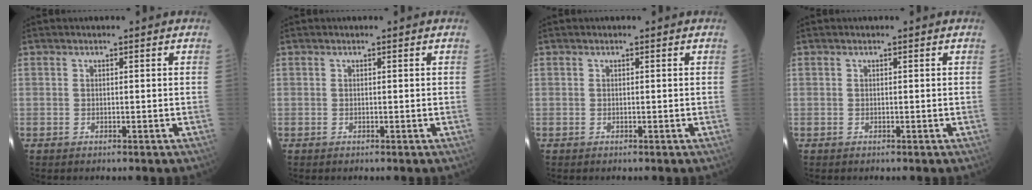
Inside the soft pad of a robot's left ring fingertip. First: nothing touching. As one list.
[{"total": 0.0}, {"total": 0.0}, {"total": 0.0}]